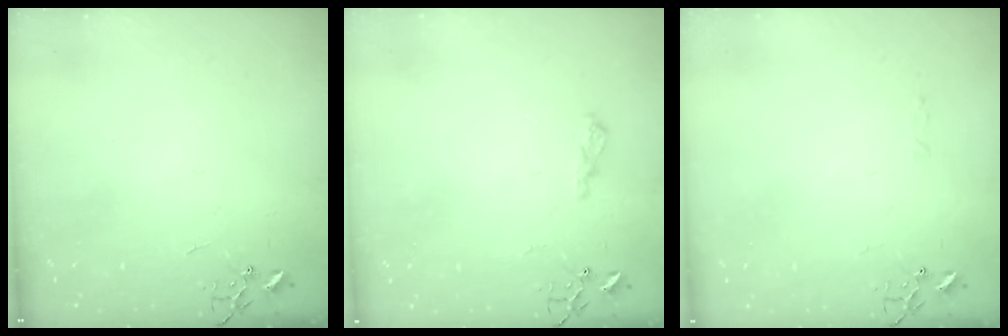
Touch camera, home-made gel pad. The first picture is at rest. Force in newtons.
{"total": 9.8, "press": 9.7, "slide": 1.0}
{"total": 2.8, "press": 2.8, "slide": 0.4}